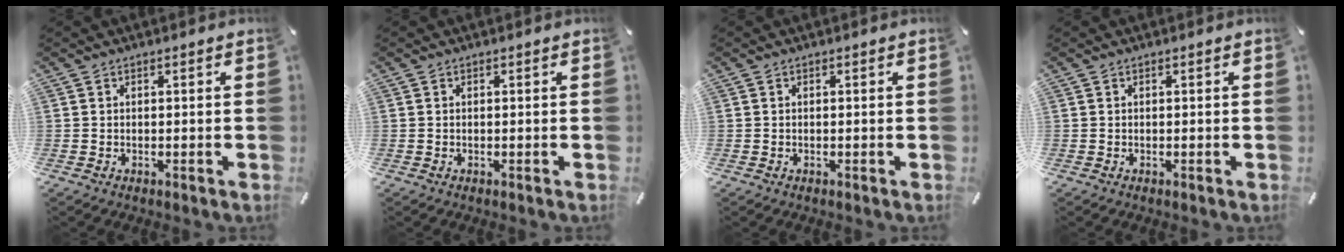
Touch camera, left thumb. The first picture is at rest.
{"total": 0.0}
{"total": 0.0}
{"total": 0.0}